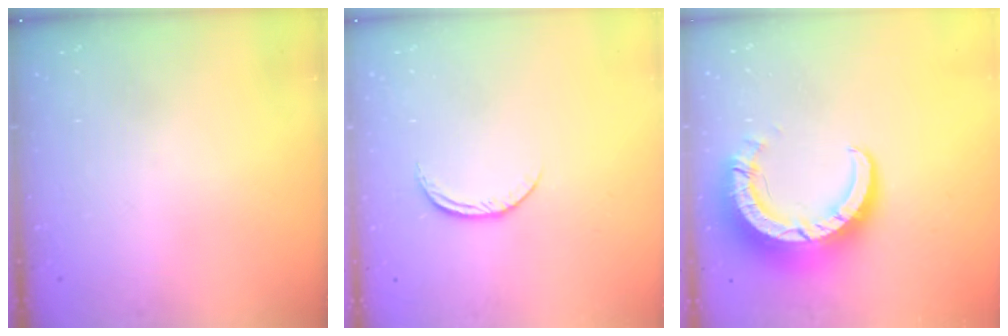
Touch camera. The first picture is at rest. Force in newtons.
{"total": 6.5, "press": 6.5, "slide": 0.7}
{"total": 11.5, "press": 11.5, "slide": 1.1}